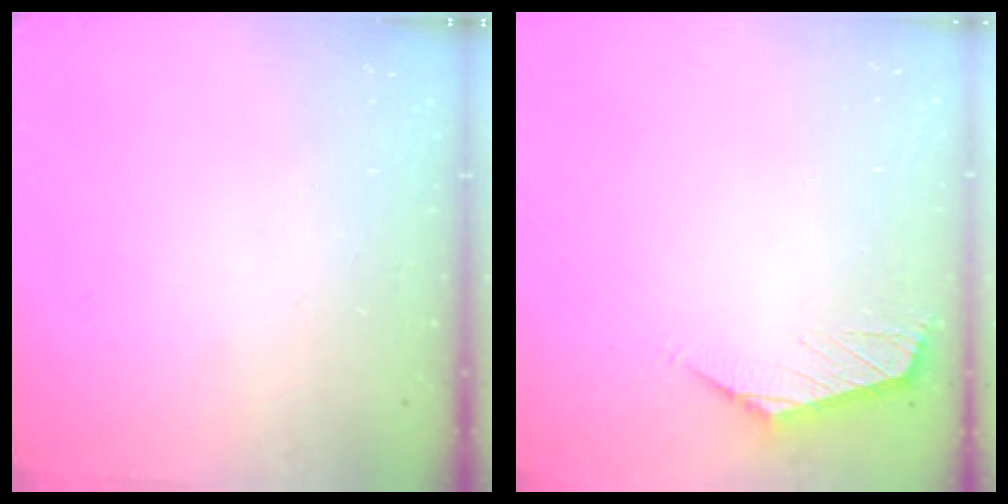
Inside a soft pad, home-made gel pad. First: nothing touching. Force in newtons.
{"total": 1.3, "press": 1.2, "slide": 0.5}